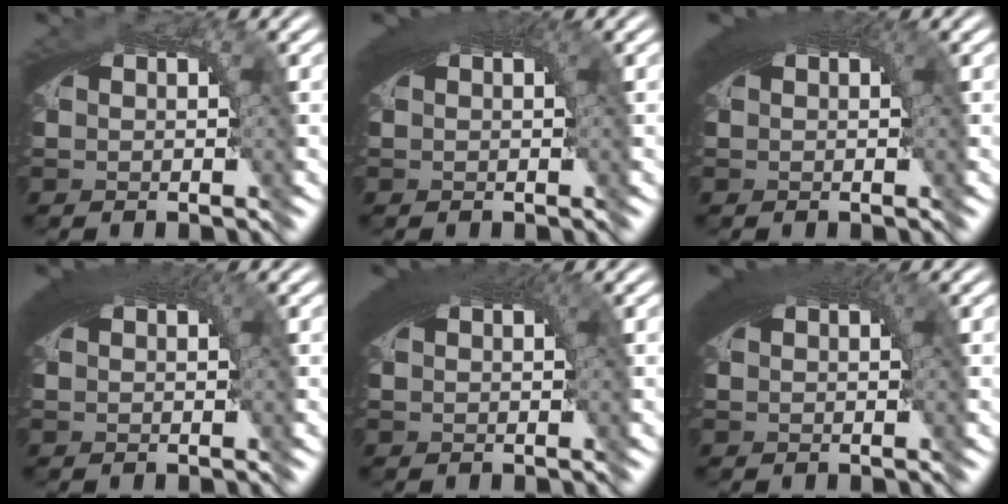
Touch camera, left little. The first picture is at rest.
{"total": 3.1, "force": [1.2, 0.8, 2.8], "torque": [-0.033, 0.009, 0.016]}
{"total": 3.4, "force": [1.3, 0.9, 3.0], "torque": [-0.035, 0.012, 0.017]}
{"total": 4.1, "force": [1.4, 1.2, 3.6], "torque": [-0.045, 0.014, 0.017]}
{"total": 4.0, "force": [1.6, 1.1, 3.5], "torque": [-0.044, 0.015, 0.019]}
{"total": 4.1, "force": [1.4, 1.3, 3.7], "torque": [-0.045, 0.014, 0.017]}